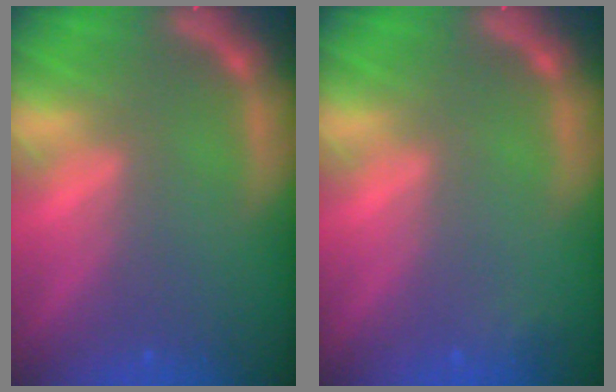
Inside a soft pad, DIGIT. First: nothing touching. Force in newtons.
{"total": 0.9}